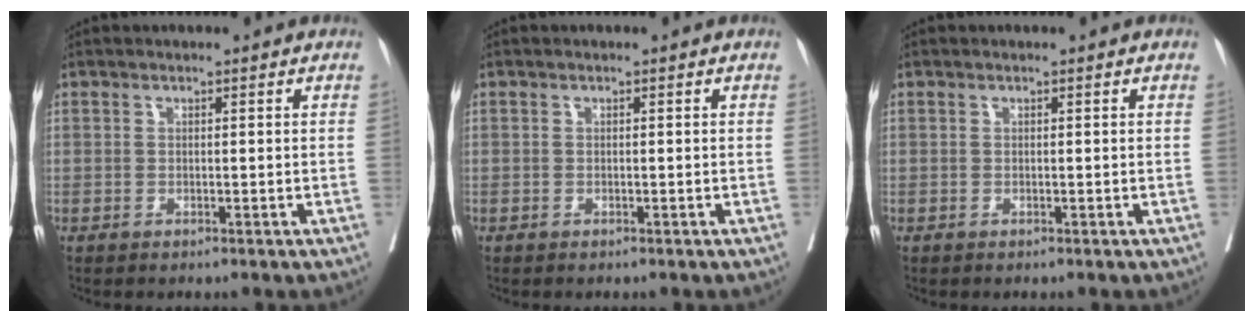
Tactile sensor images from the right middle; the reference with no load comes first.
{"total": 0.6, "force": [-0.1, 0.6, -0.1], "torque": [0.008, 0.007, -0.006]}
{"total": 0.0}